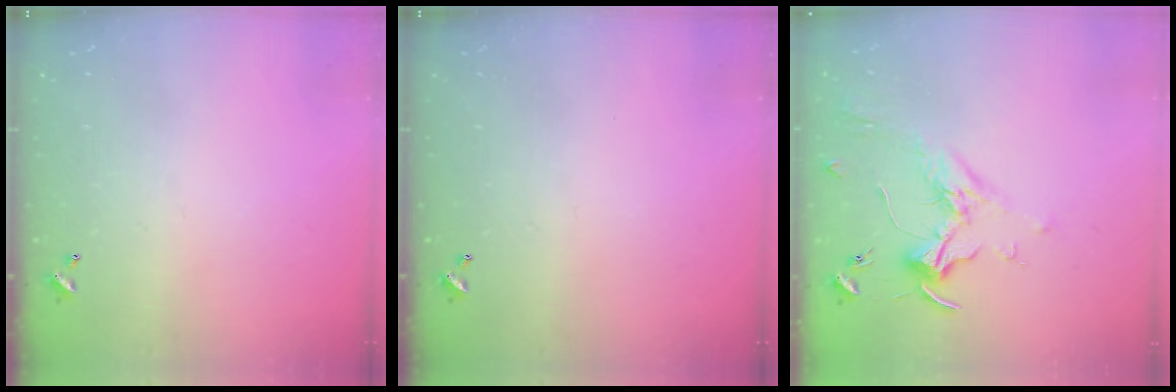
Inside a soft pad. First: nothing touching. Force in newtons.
{"total": 0.0}
{"total": 1.9, "press": 1.7, "slide": 0.8}